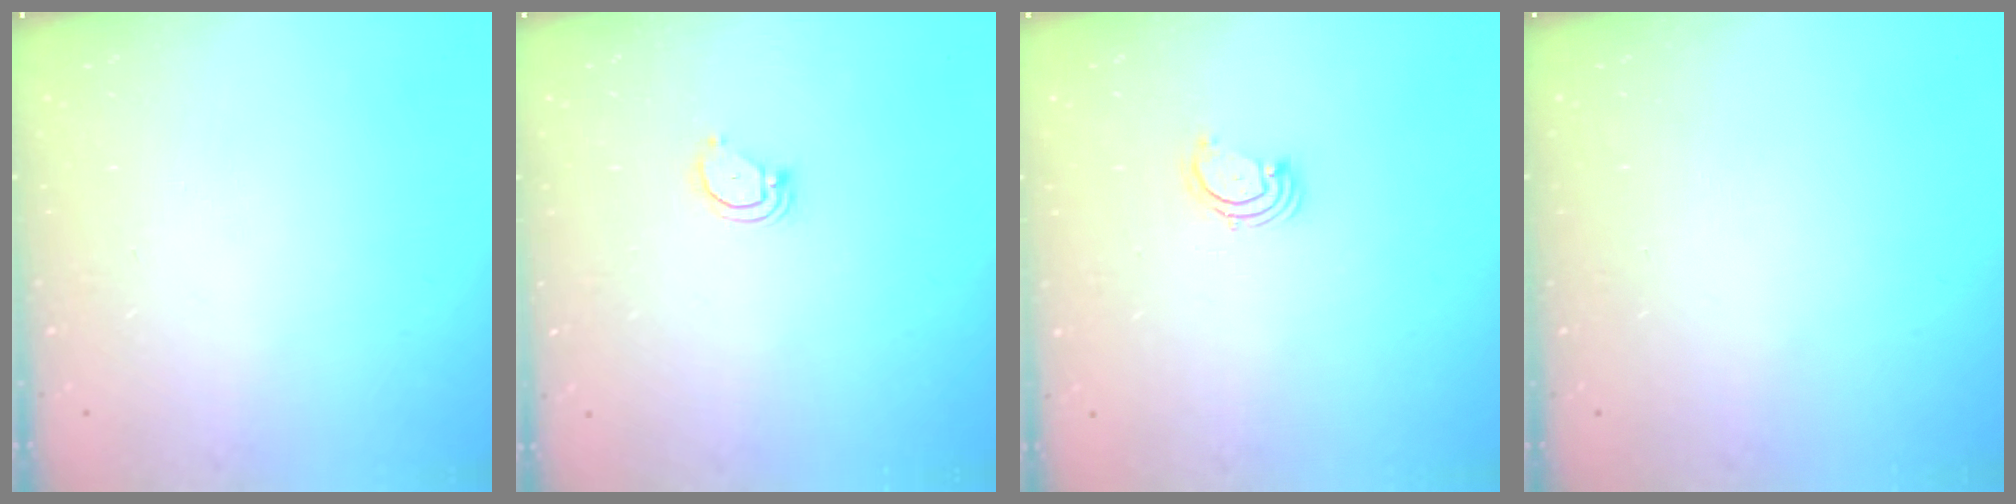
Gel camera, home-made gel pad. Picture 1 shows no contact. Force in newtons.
{"total": 3.0, "press": 3.0, "slide": 0.2}
{"total": 1.7, "press": 1.7, "slide": 0.2}
{"total": 0.0}